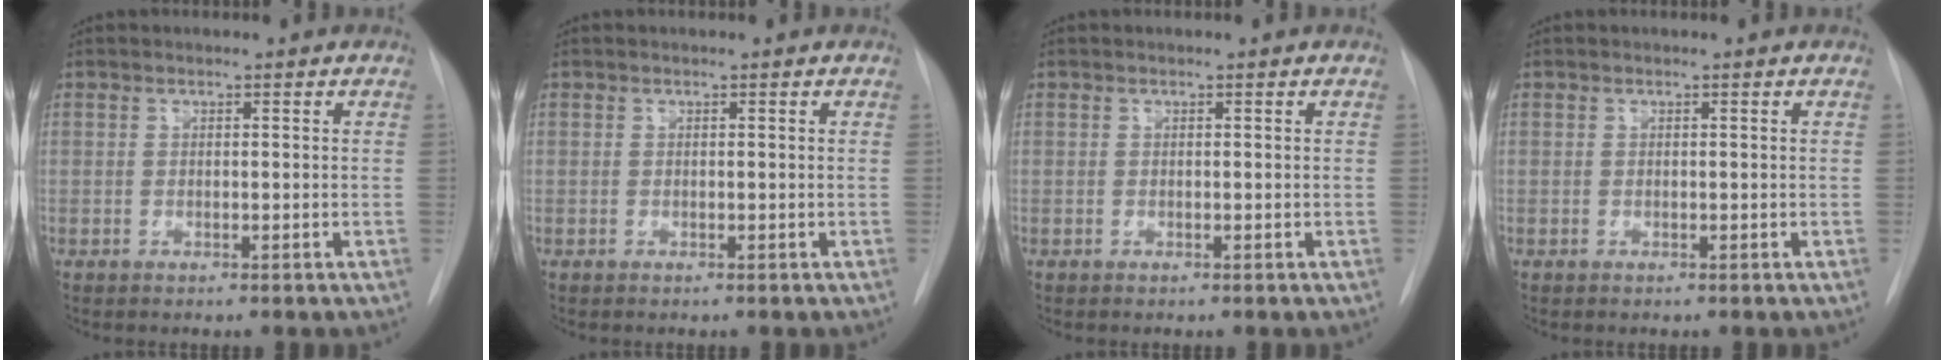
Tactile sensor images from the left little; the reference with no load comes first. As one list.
[{"total": 0.0}, {"total": 0.0}, {"total": 0.0}]